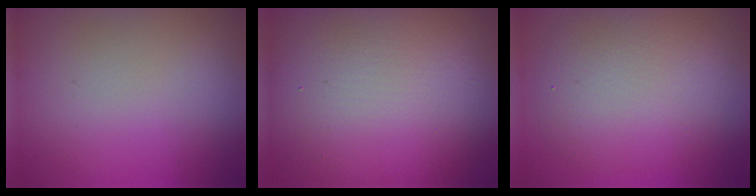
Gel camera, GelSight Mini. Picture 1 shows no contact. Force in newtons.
{"total": 15.3, "press": 15.2, "slide": 0.8}
{"total": 6.4, "press": 6.4, "slide": 0.2}